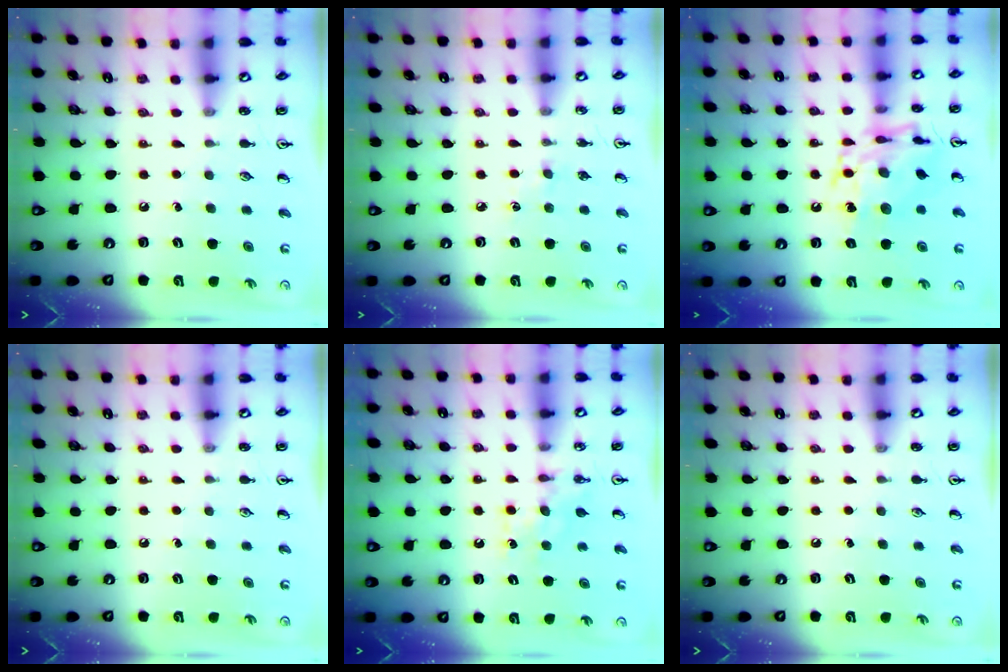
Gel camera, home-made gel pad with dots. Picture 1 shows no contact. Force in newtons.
{"total": 3.1, "press": 3.1, "slide": 0.5}
{"total": 12.9, "press": 12.9, "slide": 1.0}
{"total": 0.0}
{"total": 5.5, "press": 5.5, "slide": 0.7}
{"total": 0.0}